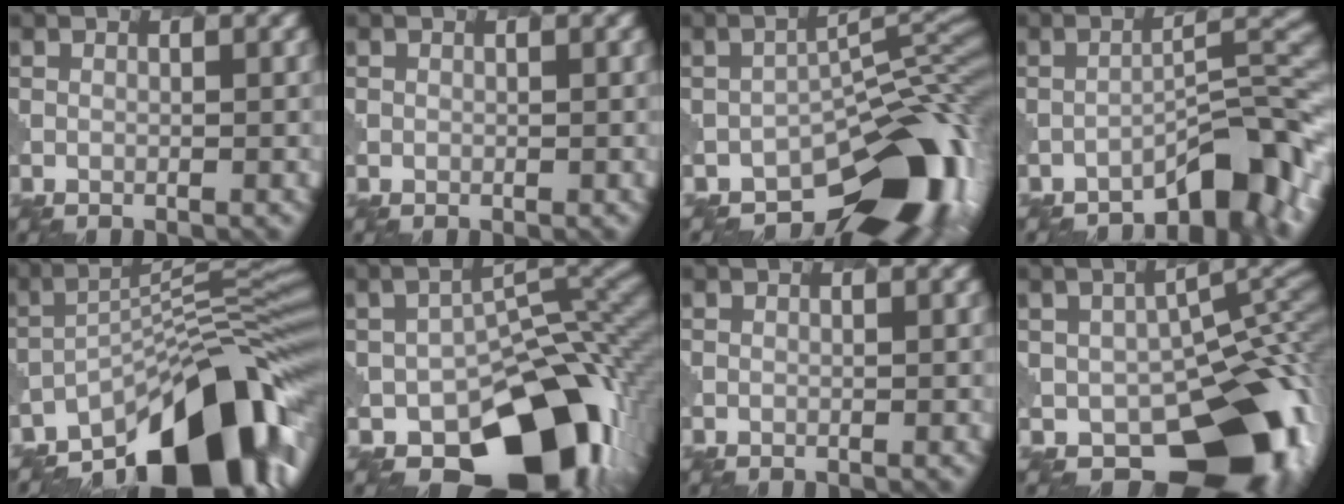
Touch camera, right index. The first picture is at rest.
{"total": 0.8, "force": [0.0, 0.8, 0.1], "torque": [0.001, -0.004, 0.003]}
{"total": 12.9, "force": [-8.2, 5.8, 8.1], "torque": [-0.094, -0.007, -0.127]}
{"total": 7.2, "force": [-5.4, 1.8, 4.4], "torque": [-0.042, 0.017, -0.082]}
{"total": 14.3, "force": [-9.5, 4.6, 9.8], "torque": [-0.133, 0.008, -0.163]}
{"total": 14.0, "force": [-7.4, 8.6, 8.3], "torque": [-0.092, -0.015, -0.122]}
{"total": 0.0}
{"total": 14.5, "force": [-5.7, 8.9, 9.9], "torque": [-0.107, -0.016, -0.086]}